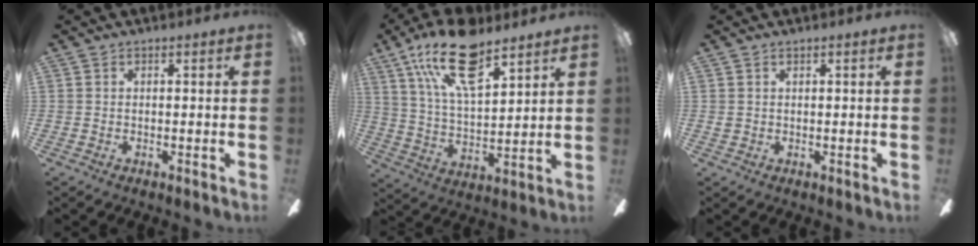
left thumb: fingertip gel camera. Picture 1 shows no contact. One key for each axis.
{"total": 19.2, "fx": 12.3, "fy": 7.7, "fz": 12.5, "tx": -0.238, "ty": -0.050, "tz": 0.213}
{"total": 0.7, "fx": 0.3, "fy": 0.6, "fz": 0.2, "tx": -0.006, "ty": 0.004, "tz": 0.006}